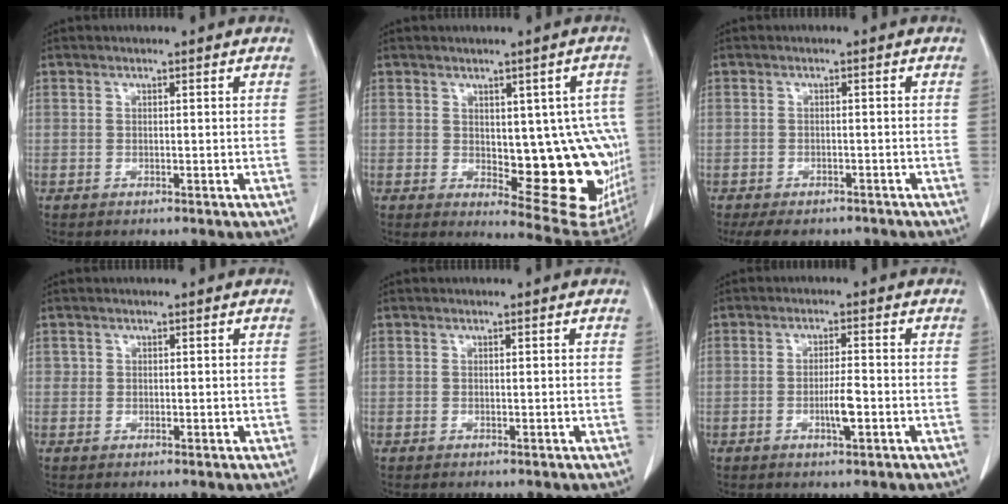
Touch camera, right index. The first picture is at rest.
{"total": 14.9, "force": [-0.8, 5.7, 13.8], "torque": [-0.116, 0.004, 0.007]}
{"total": 7.3, "force": [-5.9, 3.4, 2.7], "torque": [-0.031, -0.003, -0.077]}
{"total": 0.9, "force": [0.3, 0.9, 0.2], "torque": [0.009, 0.002, 0.002]}
{"total": 0.0}
{"total": 3.7, "force": [-1.2, 0.4, 3.5], "torque": [-0.064, -0.002, -0.019]}